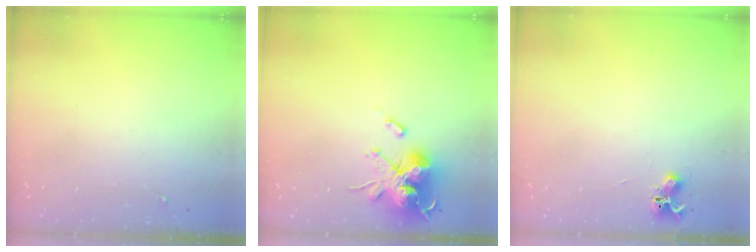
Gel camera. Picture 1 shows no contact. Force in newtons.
{"total": 18.5, "press": 18.5, "slide": 0.1}
{"total": 6.5, "press": 6.5, "slide": 0.8}